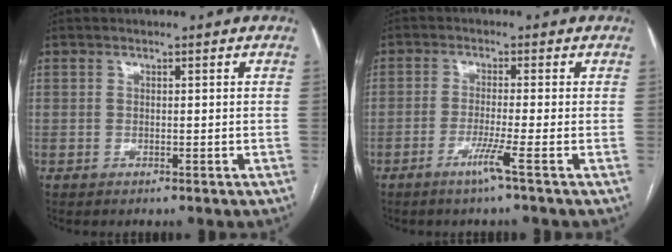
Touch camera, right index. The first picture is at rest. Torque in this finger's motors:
{"motor_torque": [-0.07, -0.05, -0.05, 0.02]}